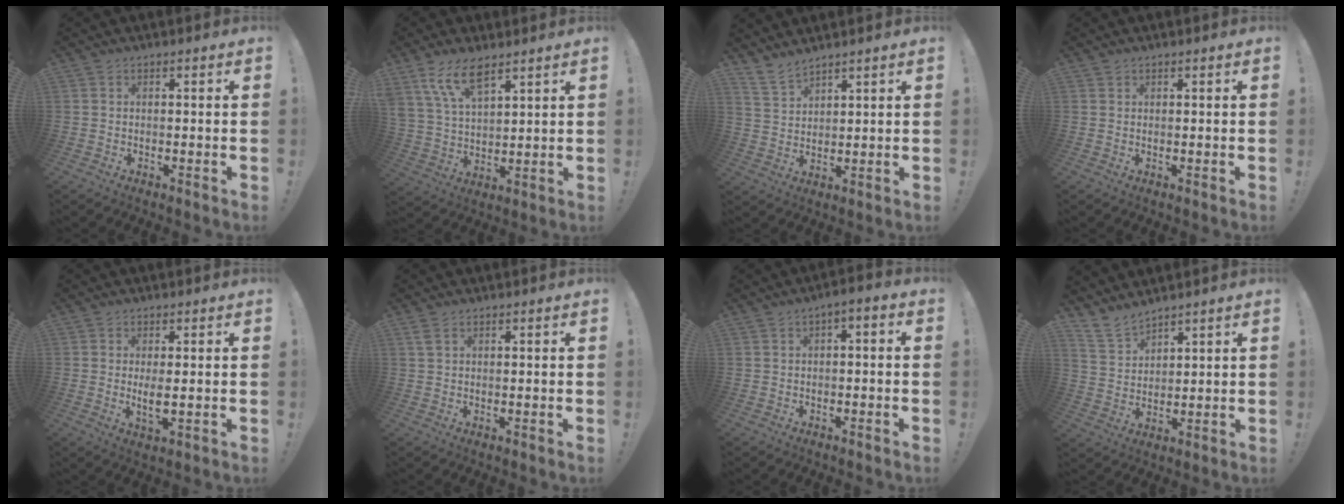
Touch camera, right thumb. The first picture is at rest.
{"total": 11.1, "force": [7.7, 4.6, 6.6], "torque": [-0.133, -0.029, 0.148]}
{"total": 6.2, "force": [5.5, 2.2, 1.9], "torque": [-0.046, -0.032, 0.109]}
{"total": 0.5, "force": [0.4, 0.3, 0.0], "torque": [0.002, 0.000, 0.009]}
{"total": 4.0, "force": [0.5, 1.0, 3.8], "torque": [-0.057, -0.015, 0.005]}
{"total": 2.1, "force": [1.2, 0.8, 1.5], "torque": [-0.028, 0.000, 0.021]}
{"total": 3.0, "force": [-1.5, 1.0, 2.4], "torque": [-0.041, 0.013, -0.026]}
{"total": 7.8, "force": [6.9, 3.0, 1.8], "torque": [-0.044, -0.047, 0.137]}